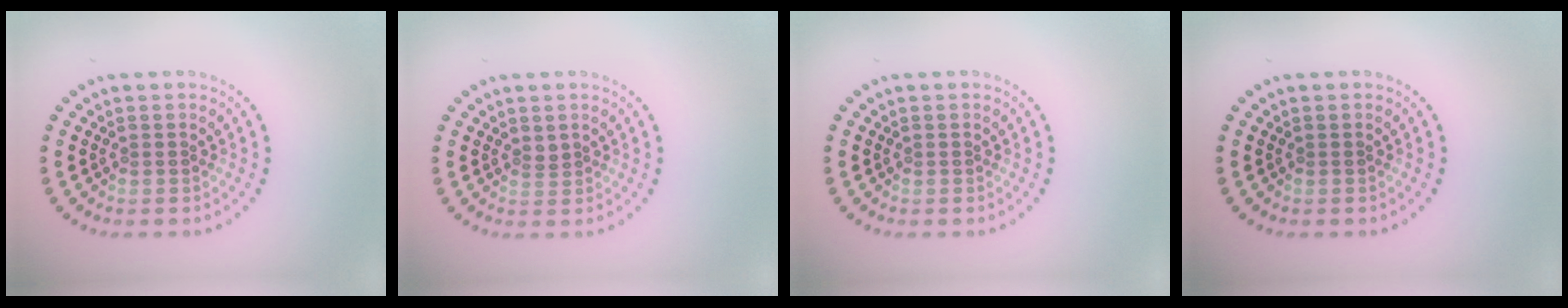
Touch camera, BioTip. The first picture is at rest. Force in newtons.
{"total": 0.9, "press": 0.6, "slide": 0.7}
{"total": 0.0}
{"total": 0.0}